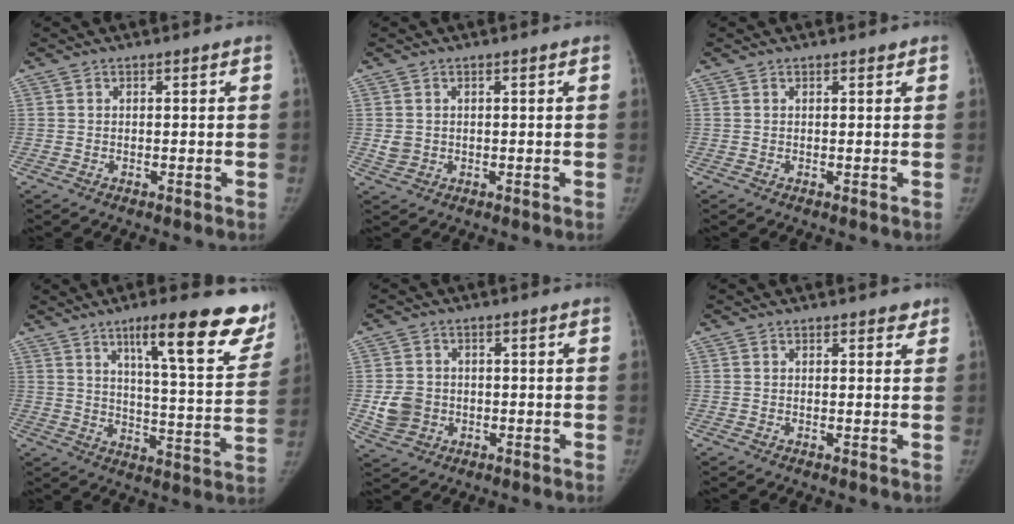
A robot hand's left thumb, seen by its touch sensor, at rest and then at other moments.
{"total": 2.1, "force": [0.2, 1.9, 0.9], "torque": [-0.014, -0.002, 0.009]}
{"total": 0.6, "force": [0.4, 0.2, 0.2], "torque": [-0.005, -0.004, 0.006]}
{"total": 21.1, "force": [13.2, 4.3, 15.9], "torque": [-0.181, -0.058, 0.185]}
{"total": 6.0, "force": [-0.8, 5.3, 2.7], "torque": [-0.039, 0.007, -0.008]}
{"total": 1.6, "force": [1.2, 0.8, 0.6], "torque": [0.006, -0.006, 0.011]}